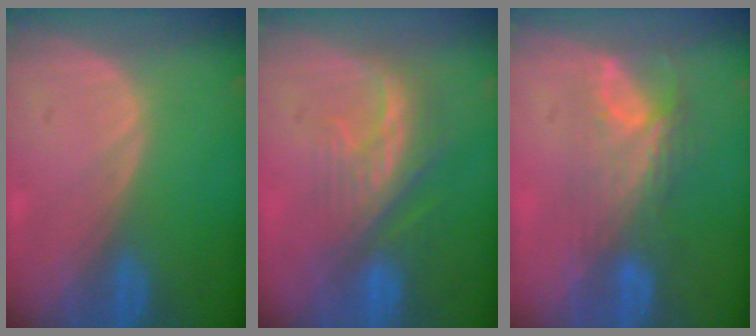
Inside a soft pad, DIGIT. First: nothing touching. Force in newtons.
{"total": 8.3, "press": 7.5, "slide": 3.5}
{"total": 7.9, "press": 6.6, "slide": 4.3}